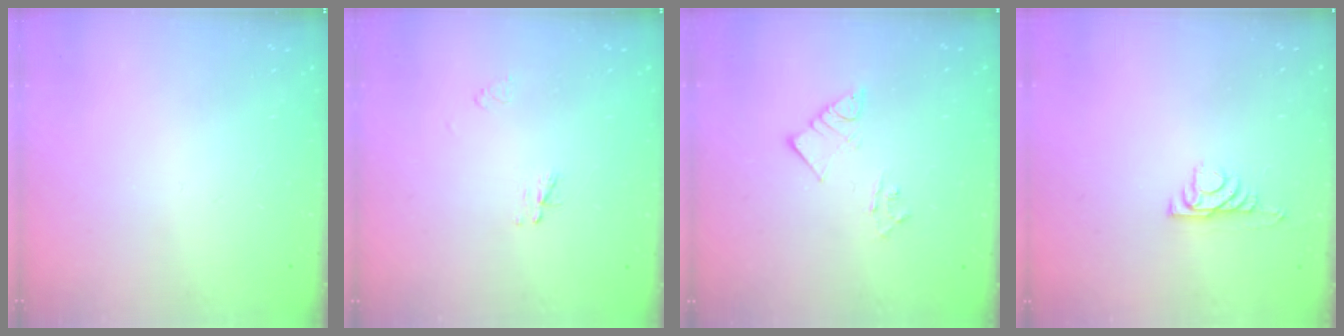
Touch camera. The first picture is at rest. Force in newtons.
{"total": 2.3, "press": 2.2, "slide": 0.2}
{"total": 5.5, "press": 5.5, "slide": 0.4}
{"total": 5.0, "press": 4.9, "slide": 0.7}